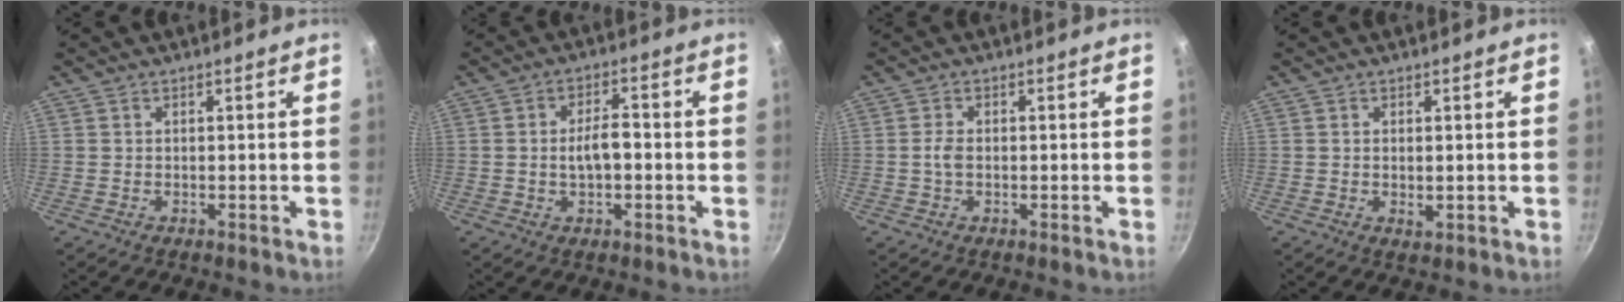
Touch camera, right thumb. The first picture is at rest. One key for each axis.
{"total": 5.8, "fx": -0.8, "fy": 2.9, "fz": 5.0, "tx": -0.071, "ty": 0.022, "tz": -0.014}
{"total": 2.1, "fx": -0.3, "fy": 1.1, "fz": 1.7, "tx": -0.038, "ty": 0.007, "tz": -0.009}
{"total": 1.7, "fx": 0.0, "fy": 0.7, "fz": 1.5, "tx": -0.025, "ty": -0.004, "tz": 0.001}